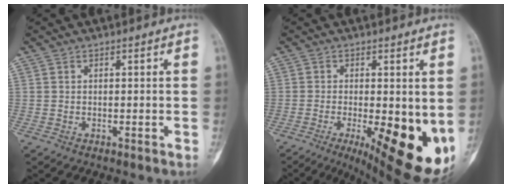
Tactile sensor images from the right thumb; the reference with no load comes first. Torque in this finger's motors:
{"motor_torque": [1.48, 2.64, 0.21, 0.12, 0.12]}